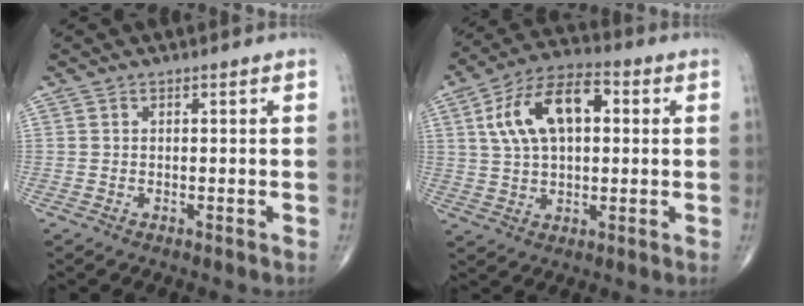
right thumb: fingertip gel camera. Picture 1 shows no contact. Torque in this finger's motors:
{"motor_torque": [-0.73, 1.03, 1.21, 0.54, 0.38]}